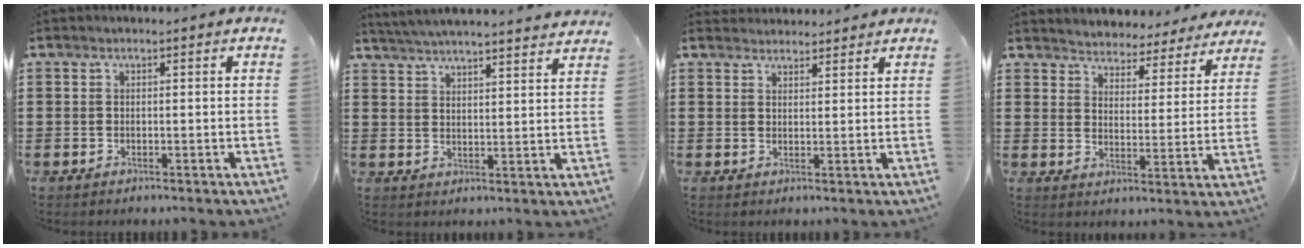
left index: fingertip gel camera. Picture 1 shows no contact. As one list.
[{"total": 4.4, "force": [4.3, -0.6, 0.6], "torque": [-0.028, -0.025, 0.075]}, {"total": 2.5, "force": [2.5, 0.4, -0.2], "torque": [-0.002, -0.005, 0.048]}, {"total": 4.0, "force": [4.0, 0.1, -0.8], "torque": [-0.012, -0.037, 0.065]}]